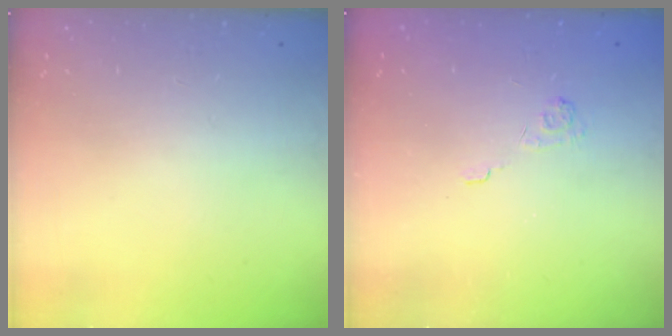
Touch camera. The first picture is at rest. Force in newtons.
{"total": 2.1, "press": 1.5, "slide": 1.4}